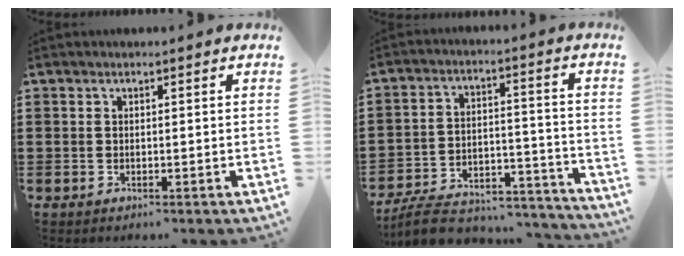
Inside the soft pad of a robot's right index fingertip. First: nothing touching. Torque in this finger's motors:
{"motor_torque": [-2.14, 0.00, -0.49, -0.21]}